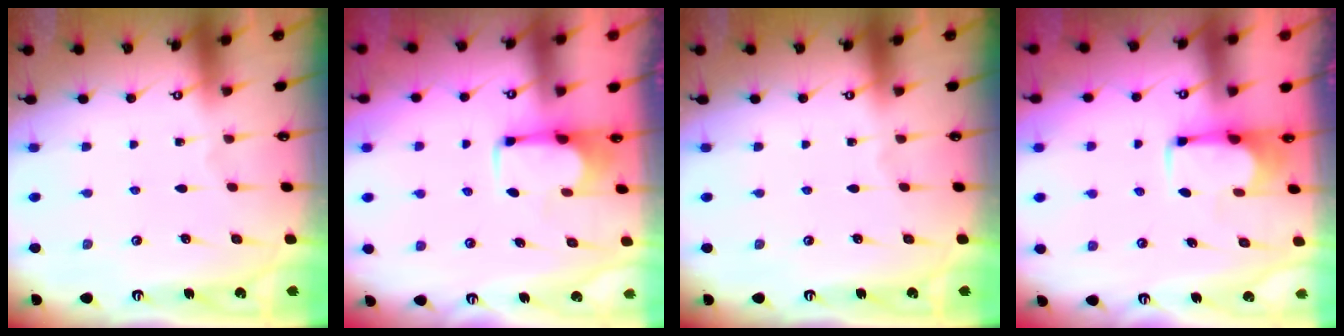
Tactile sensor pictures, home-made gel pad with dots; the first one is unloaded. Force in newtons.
{"total": 1.8, "press": 1.6, "slide": 0.7}
{"total": 0.0}
{"total": 1.7, "press": 1.5, "slide": 0.7}